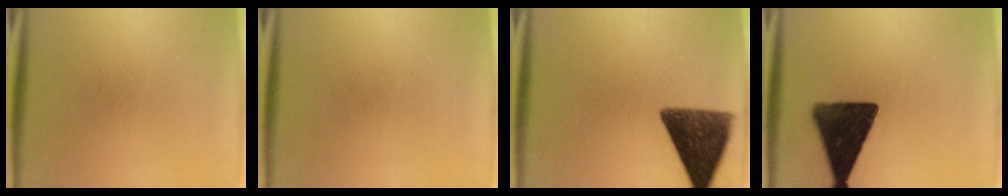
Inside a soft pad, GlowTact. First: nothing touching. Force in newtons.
{"total": 0.0}
{"total": 12.3}
{"total": 14.8}